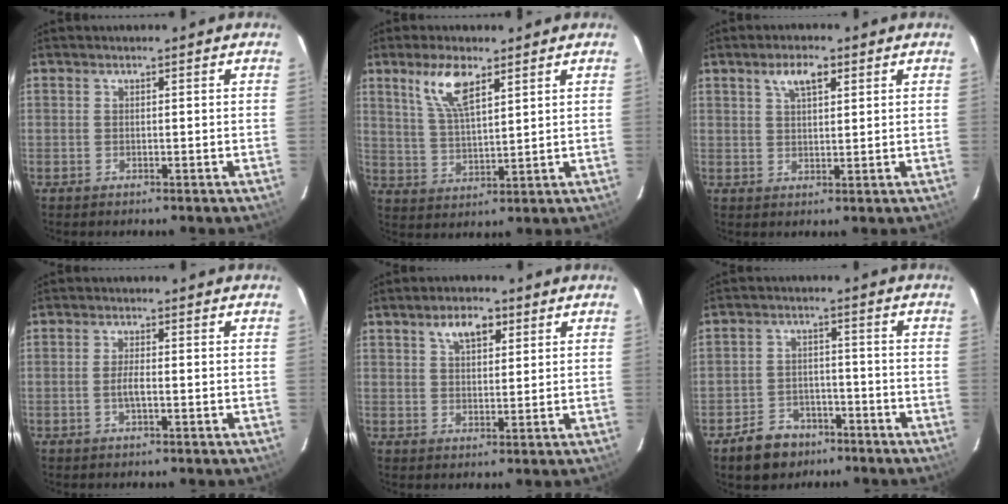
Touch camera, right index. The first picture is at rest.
{"total": 8.1, "force": [4.8, 2.7, 5.9], "torque": [-0.117, 0.005, 0.102]}
{"total": 4.5, "force": [2.5, 1.8, 3.3], "torque": [-0.059, 0.011, 0.045]}
{"total": 2.1, "force": [-0.7, 0.5, 2.0], "torque": [-0.040, -0.002, -0.012]}
{"total": 5.3, "force": [2.8, 2.8, 3.5], "torque": [-0.059, 0.014, 0.050]}
{"total": 8.3, "force": [-5.7, 5.5, 2.4], "torque": [-0.068, 0.020, -0.078]}